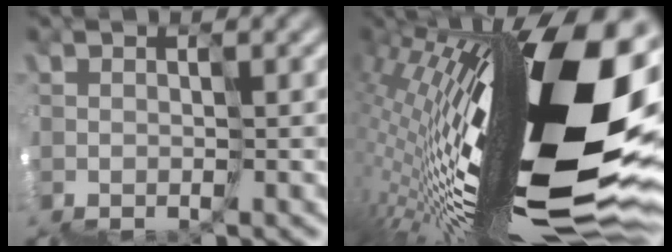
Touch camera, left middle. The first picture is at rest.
{"total": 15.2, "force": [2.6, 4.1, 14.4], "torque": [-0.247, 0.026, 0.032]}